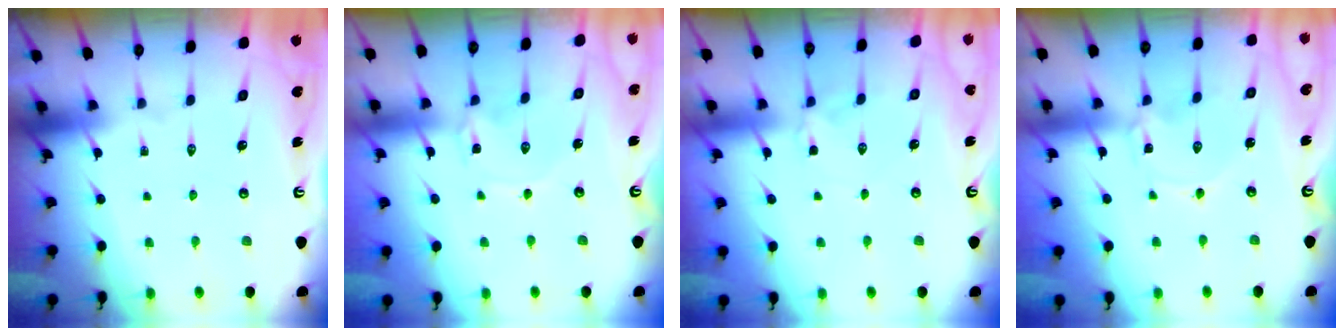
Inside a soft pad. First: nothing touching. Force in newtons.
{"total": 1.4, "press": 1.4, "slide": 0.2}
{"total": 2.3, "press": 2.3, "slide": 0.5}
{"total": 0.0}